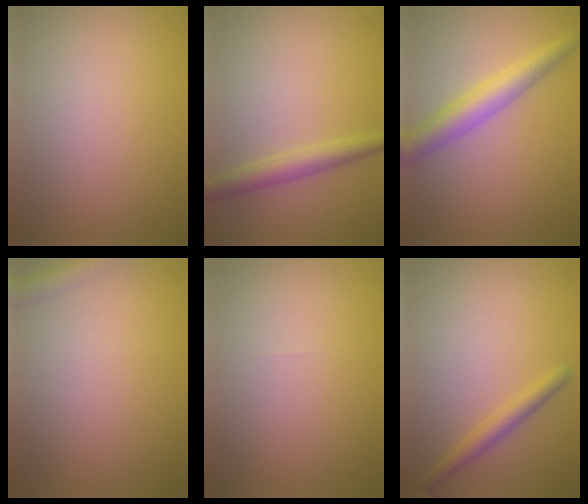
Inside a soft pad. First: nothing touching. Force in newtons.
{"total": 2.8, "press": 2.8, "slide": 0.0}
{"total": 4.6, "press": 4.6, "slide": 0.1}
{"total": 2.0, "press": 2.0, "slide": 0.1}
{"total": 0.0}
{"total": 2.1, "press": 2.1, "slide": 0.2}